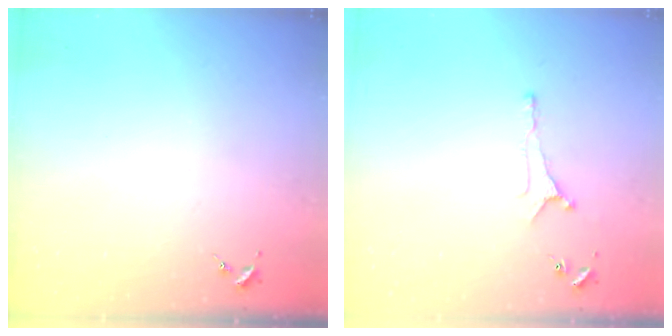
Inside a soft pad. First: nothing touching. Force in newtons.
{"total": 4.7, "press": 4.6, "slide": 0.8}